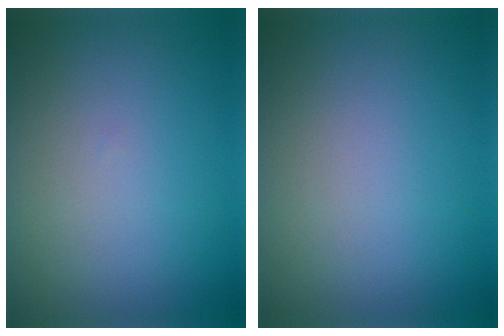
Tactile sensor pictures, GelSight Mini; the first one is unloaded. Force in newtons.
{"total": 0.0}